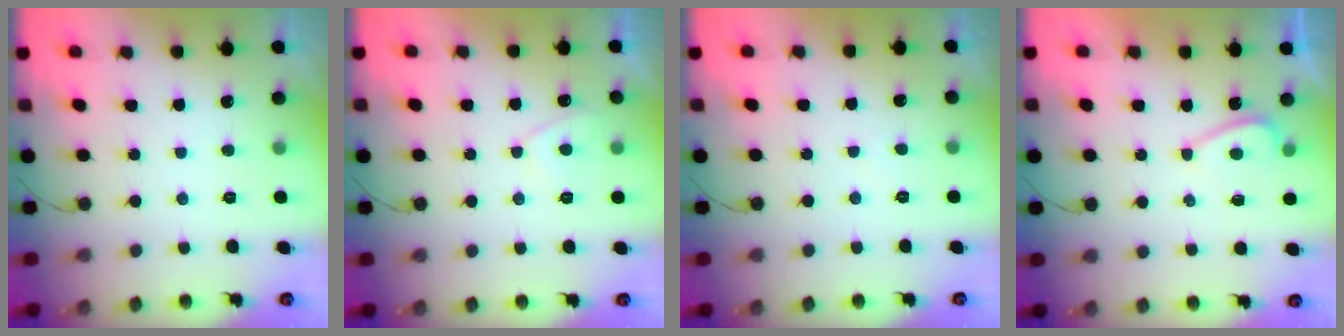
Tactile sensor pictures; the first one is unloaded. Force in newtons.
{"total": 2.9, "press": 2.9, "slide": 0.5}
{"total": 1.1, "press": 1.0, "slide": 0.4}
{"total": 3.5, "press": 3.1, "slide": 1.6}